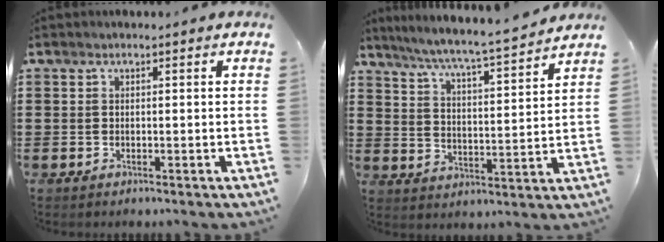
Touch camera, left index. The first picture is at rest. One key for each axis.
{"total": 5.7, "fx": 5.3, "fy": -0.6, "fz": 2.0, "tx": -0.064, "ty": -0.042, "tz": 0.083}